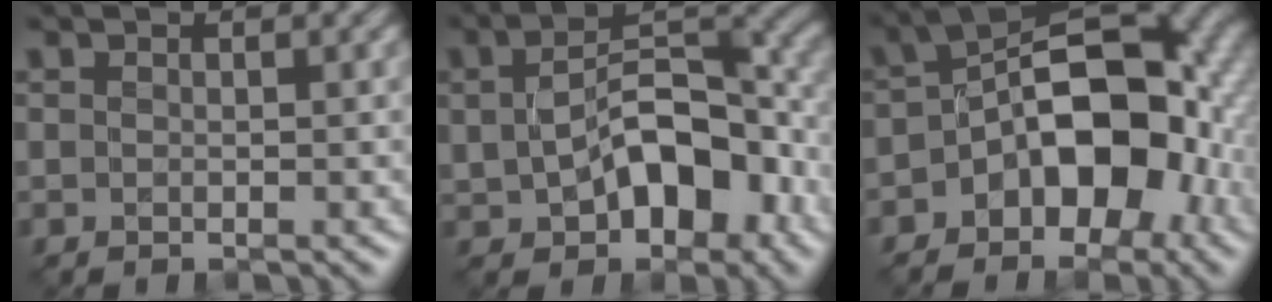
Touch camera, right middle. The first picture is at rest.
{"total": 9.3, "force": [-1.9, 5.4, 7.4], "torque": [-0.126, 0.002, -0.029]}
{"total": 11.1, "force": [-3.0, 6.7, 8.3], "torque": [-0.095, 0.015, -0.062]}